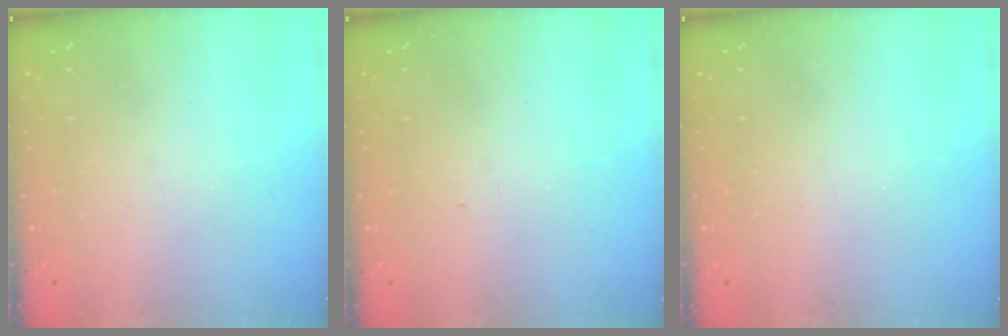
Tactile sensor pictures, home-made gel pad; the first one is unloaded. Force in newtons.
{"total": 3.2, "press": 3.2, "slide": 0.5}
{"total": 2.2, "press": 2.1, "slide": 0.4}